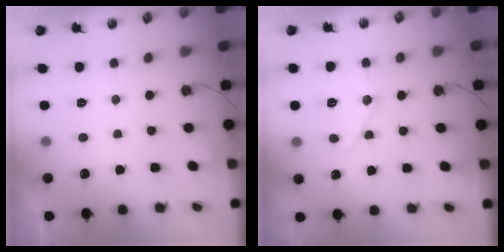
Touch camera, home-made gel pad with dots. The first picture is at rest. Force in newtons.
{"total": 12.8, "press": 12.7, "slide": 1.4}